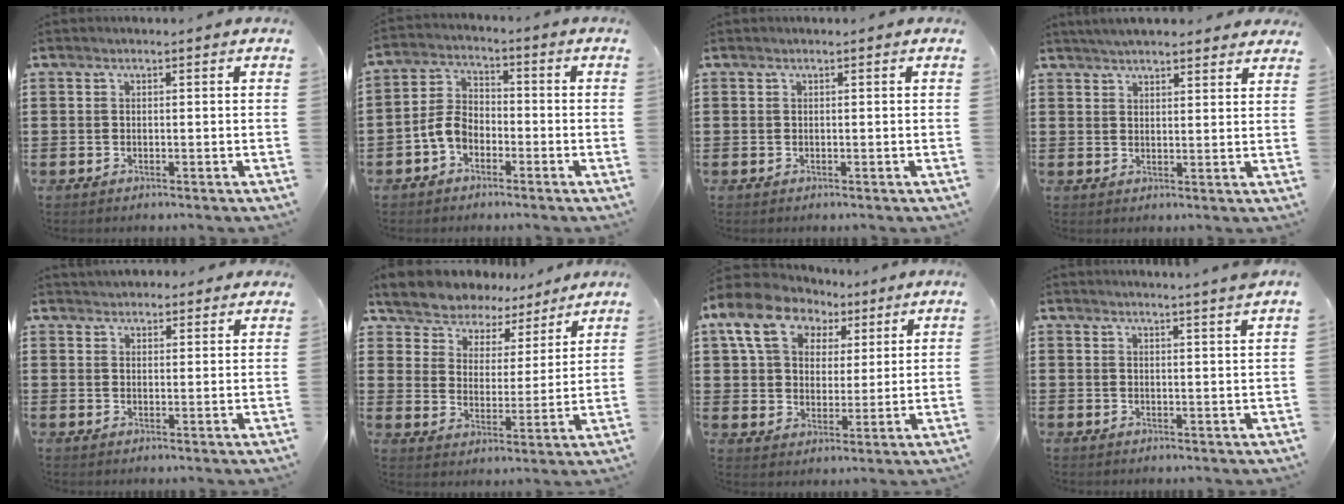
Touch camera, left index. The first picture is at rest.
{"total": 5.1, "force": [-2.9, 3.2, 2.8], "torque": [-0.080, 0.005, -0.064]}
{"total": 0.0}
{"total": 3.6, "force": [3.5, 0.4, 0.8], "torque": [-0.024, -0.004, 0.064]}
{"total": 2.6, "force": [2.4, 0.8, -0.3], "torque": [-0.002, -0.001, 0.047]}
{"total": 5.6, "force": [5.3, 1.5, -0.7], "torque": [-0.023, -0.041, 0.094]}
{"total": 10.6, "force": [5.8, 7.6, 4.5], "torque": [-0.111, 0.000, 0.110]}
{"total": 2.6, "force": [2.3, -0.8, 0.7], "torque": [-0.019, -0.008, 0.044]}